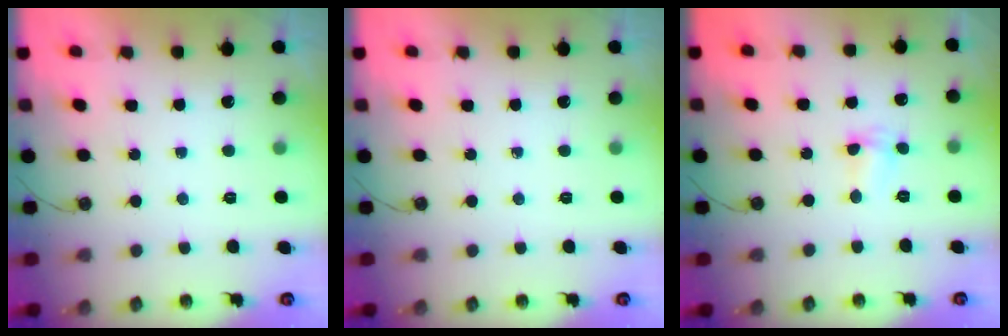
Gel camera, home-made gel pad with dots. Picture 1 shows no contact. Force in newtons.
{"total": 0.0}
{"total": 2.1, "press": 2.0, "slide": 0.5}